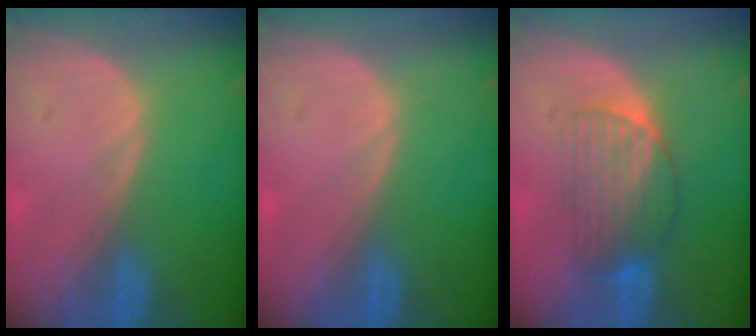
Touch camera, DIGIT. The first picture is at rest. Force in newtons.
{"total": 0.0}
{"total": 6.7, "press": 6.3, "slide": 2.3}